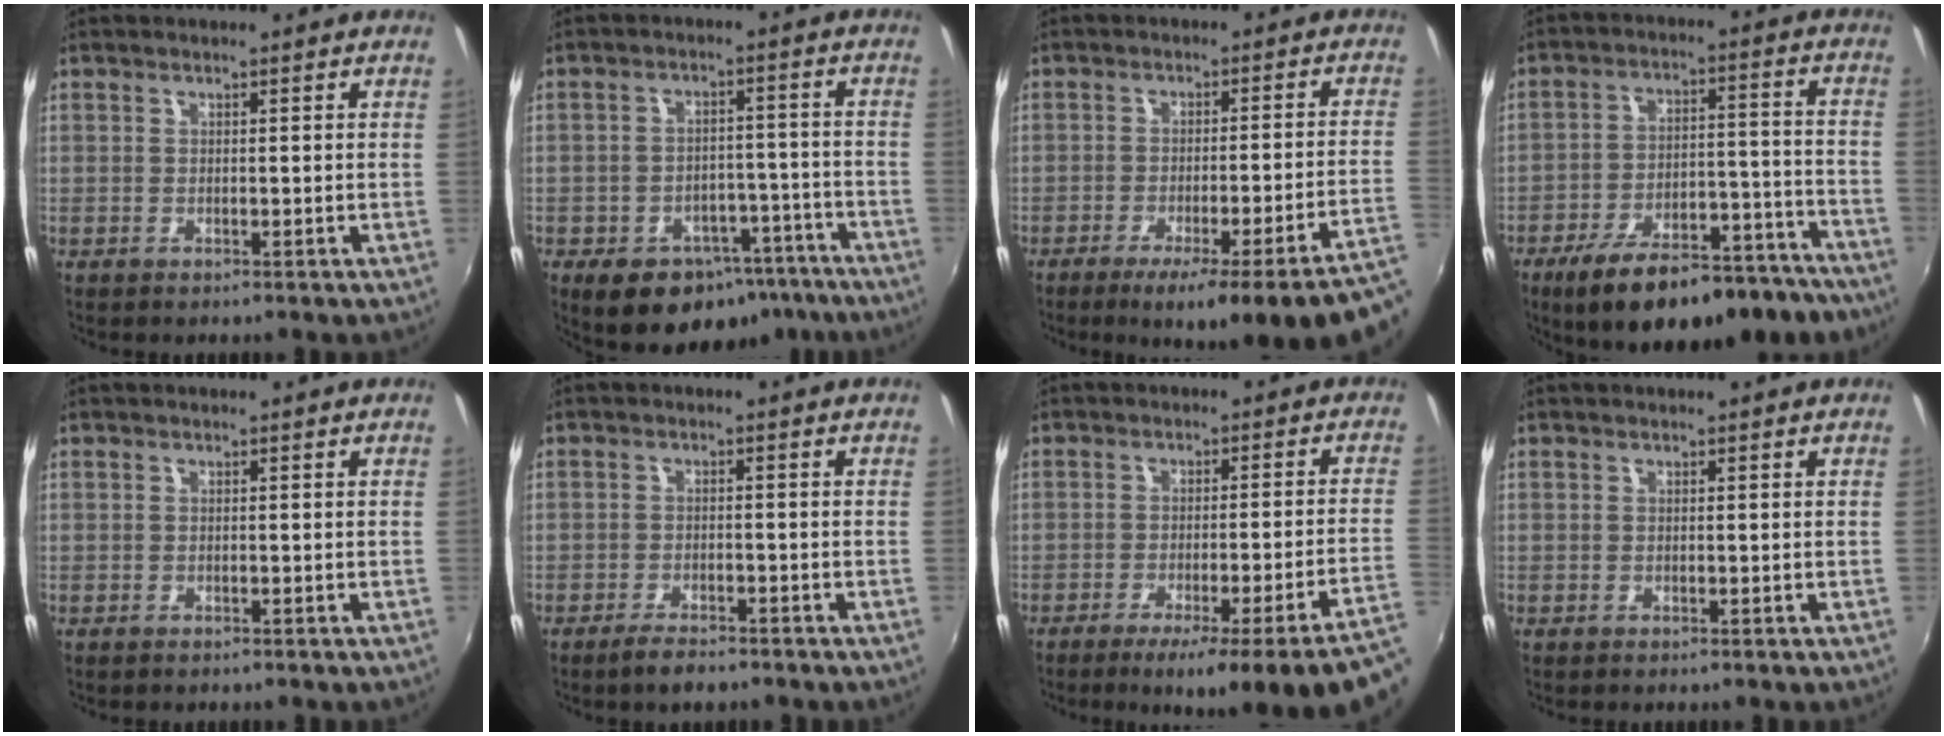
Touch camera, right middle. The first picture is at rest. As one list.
[{"total": 14.5, "force": [-9.3, 9.1, 6.6], "torque": [-0.115, 0.022, -0.103]}, {"total": 18.0, "force": [-12.5, -0.4, 13.0], "torque": [-0.159, -0.056, -0.161]}, {"total": 22.9, "force": [-18.0, 8.0, 11.7], "torque": [-0.190, 0.000, -0.238]}, {"total": 0.5, "force": [-0.4, 0.4, 0.0], "torque": [0.000, -0.003, -0.007]}, {"total": 4.0, "force": [-3.2, 1.2, 2.0], "torque": [-0.052, -0.007, -0.060]}, {"total": 16.5, "force": [-11.0, -1.1, 12.3], "torque": [-0.153, -0.053, -0.142]}, {"total": 0.0}]